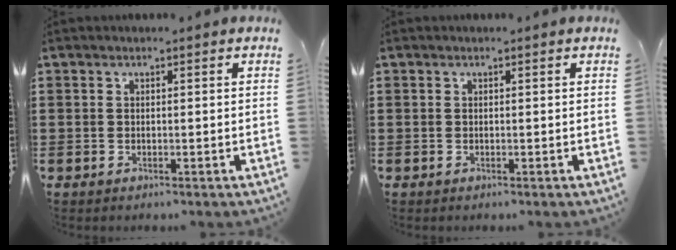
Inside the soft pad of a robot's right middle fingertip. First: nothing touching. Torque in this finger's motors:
{"motor_torque": [-0.06, -0.39, 0.02, 0.02]}